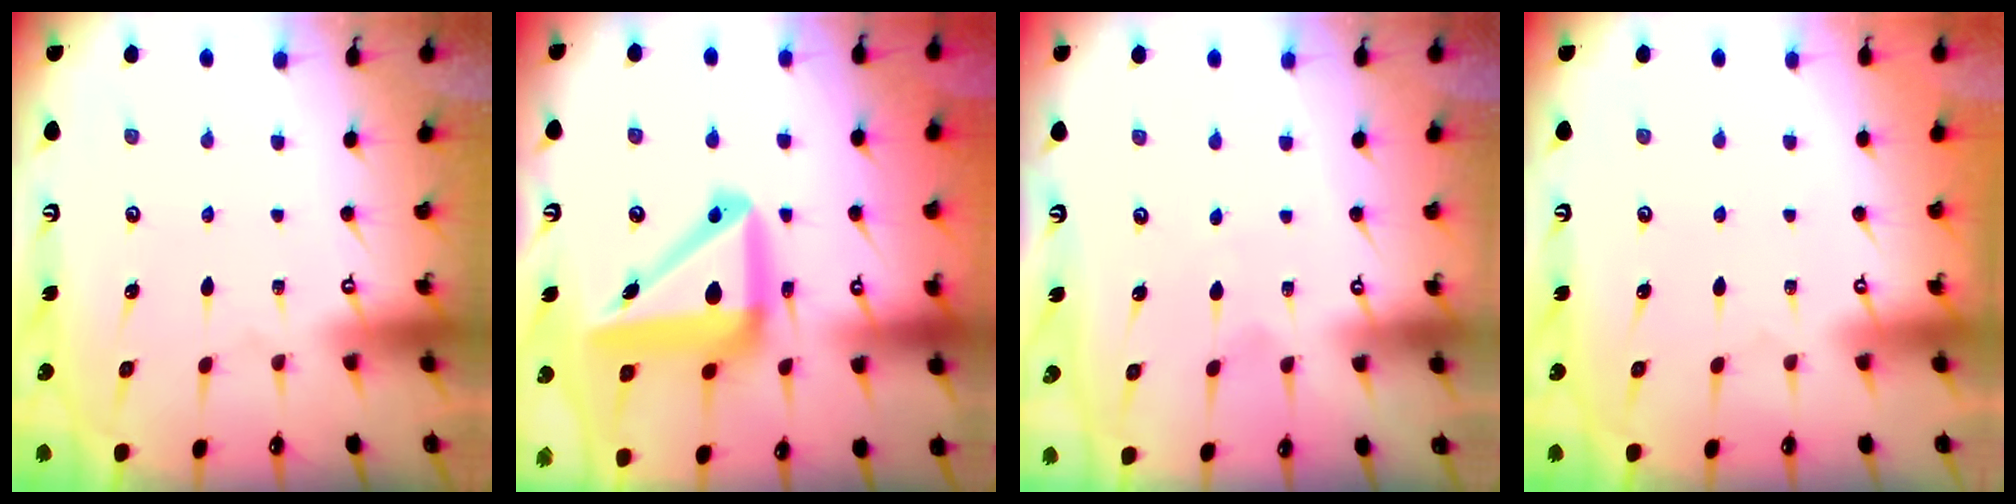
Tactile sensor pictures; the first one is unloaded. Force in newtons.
{"total": 16.6, "press": 16.4, "slide": 2.5}
{"total": 2.5, "press": 2.5, "slide": 0.2}
{"total": 0.0}